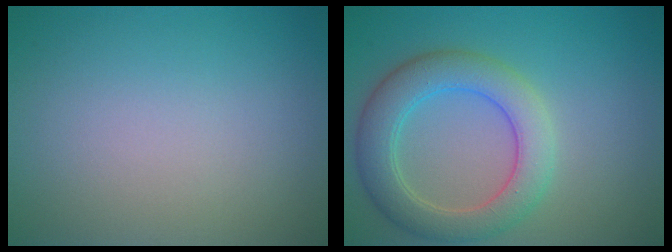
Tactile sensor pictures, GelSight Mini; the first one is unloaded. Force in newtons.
{"total": 5.5, "press": 5.4, "slide": 0.3}